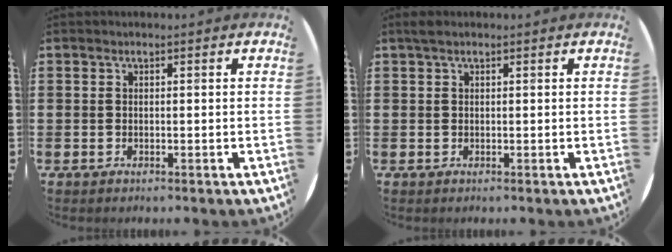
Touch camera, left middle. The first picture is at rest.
{"total": 0.6, "force": [0.4, 0.2, 0.4], "torque": [-0.008, 0.003, 0.007]}